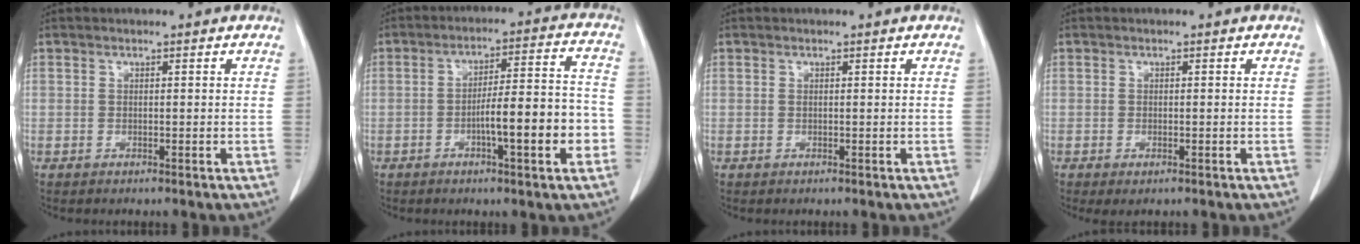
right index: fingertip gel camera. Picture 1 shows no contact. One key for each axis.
{"total": 11.1, "fx": -3.5, "fy": 1.4, "fz": 10.5, "tx": -0.160, "ty": 0.019, "tz": -0.050}
{"total": 0.0}
{"total": 1.6, "fx": -0.9, "fy": 0.5, "fz": 1.3, "tx": -0.018, "ty": -0.004, "tz": -0.009}